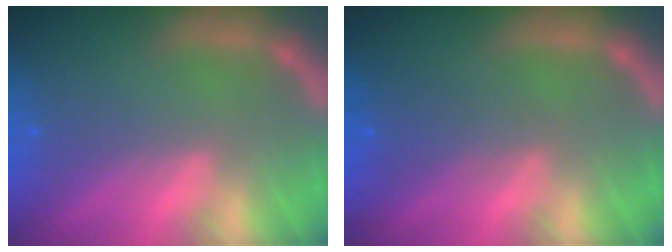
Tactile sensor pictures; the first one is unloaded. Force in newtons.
{"total": 2.5}